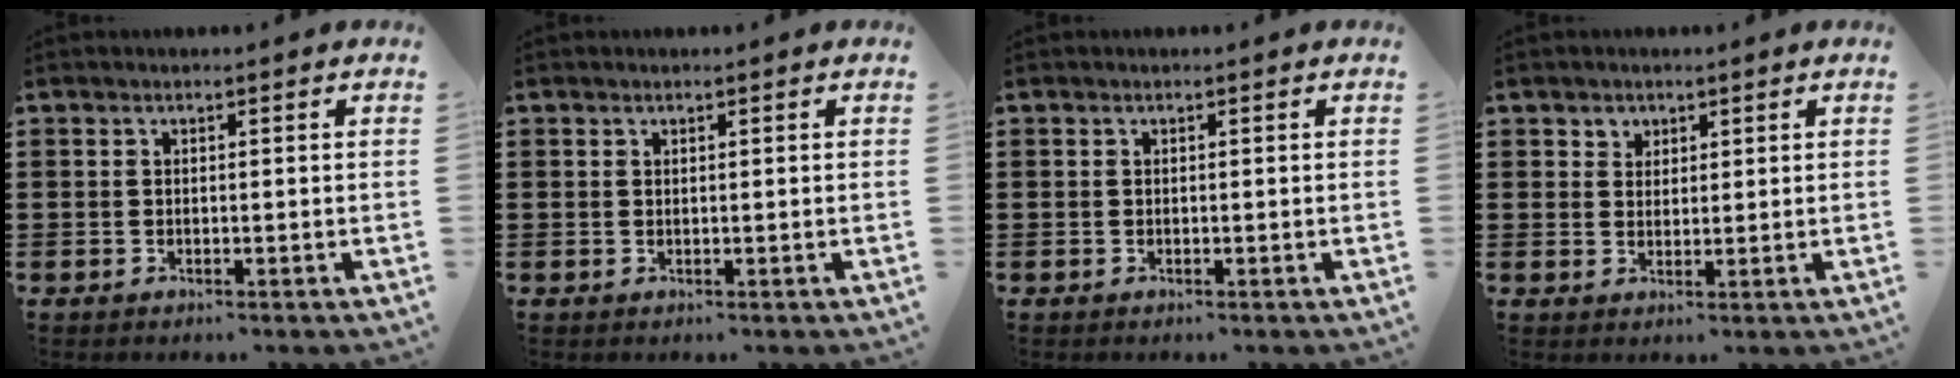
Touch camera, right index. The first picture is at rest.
{"total": 0.0}
{"total": 0.0}
{"total": 2.1, "force": [1.3, 1.7, 0.0], "torque": [-0.009, 0.009, 0.023]}